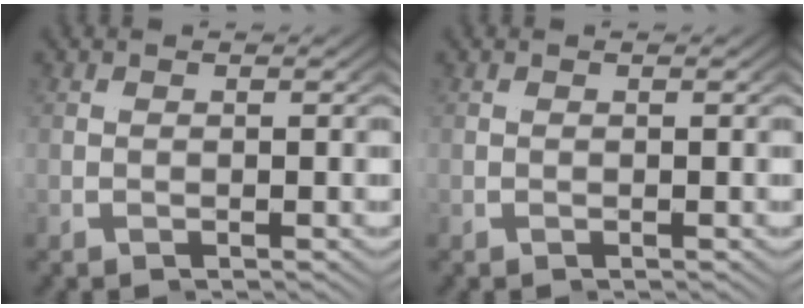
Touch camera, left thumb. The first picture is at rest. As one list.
[{"total": 0.0}]